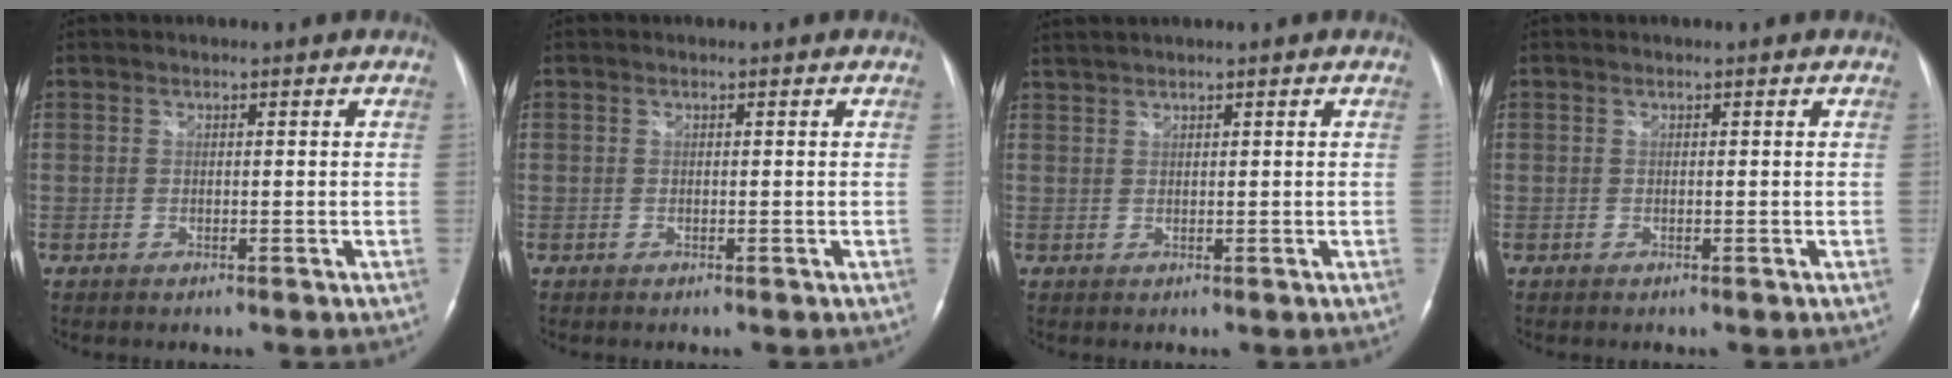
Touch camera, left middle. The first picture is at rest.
{"total": 0.0}
{"total": 2.4, "force": [2.2, -0.3, 0.9], "torque": [-0.019, 0.016, 0.045]}
{"total": 0.0}